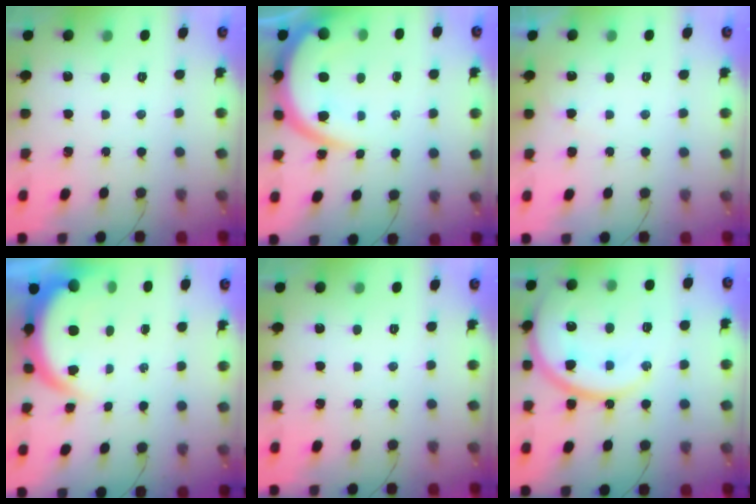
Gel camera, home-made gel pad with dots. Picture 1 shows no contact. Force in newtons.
{"total": 12.0, "press": 12.0, "slide": 1.2}
{"total": 3.0, "press": 3.0, "slide": 0.0}
{"total": 6.8, "press": 6.8, "slide": 0.9}
{"total": 0.0}
{"total": 19.4, "press": 19.3, "slide": 1.8}